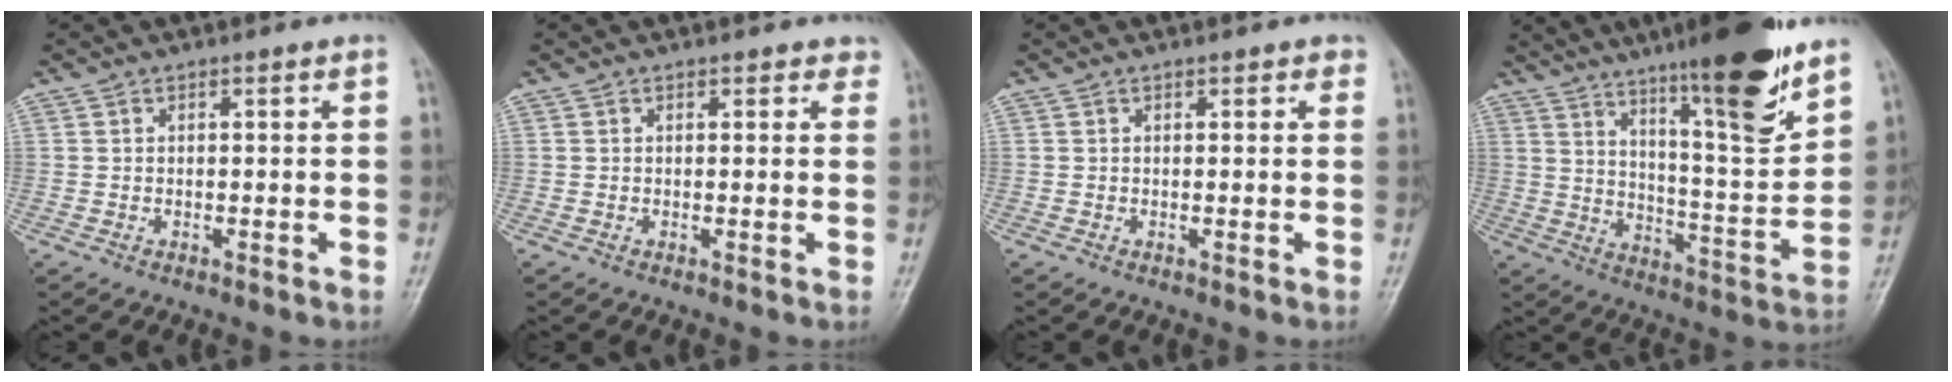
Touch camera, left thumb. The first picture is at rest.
{"total": 2.3, "force": [1.8, 1.2, 0.8], "torque": [0.016, -0.003, 0.010]}
{"total": 1.5, "force": [1.1, 0.7, 0.8], "torque": [-0.002, -0.002, 0.008]}
{"total": 19.1, "force": [13.1, 2.7, 13.6], "torque": [-0.181, -0.079, 0.210]}